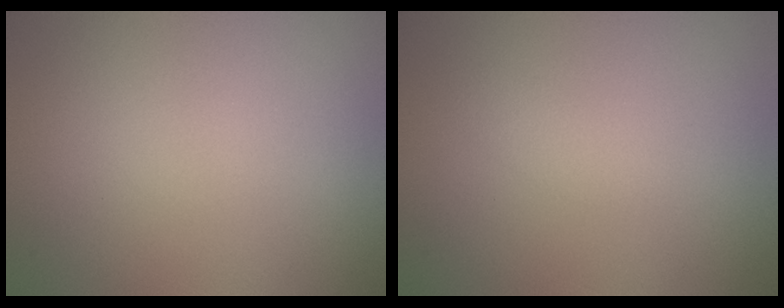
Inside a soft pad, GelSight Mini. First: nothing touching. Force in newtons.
{"total": 0.9, "press": 0.9, "slide": 0.0}